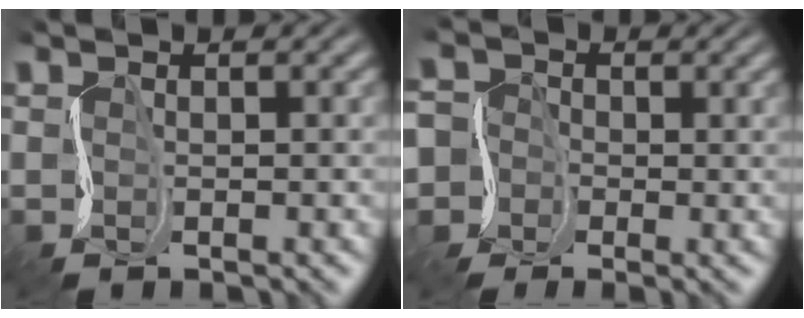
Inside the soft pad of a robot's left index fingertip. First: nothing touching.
{"total": 5.8, "force": [-2.5, 5.2, 0.2], "torque": [-0.021, 0.004, -0.093]}